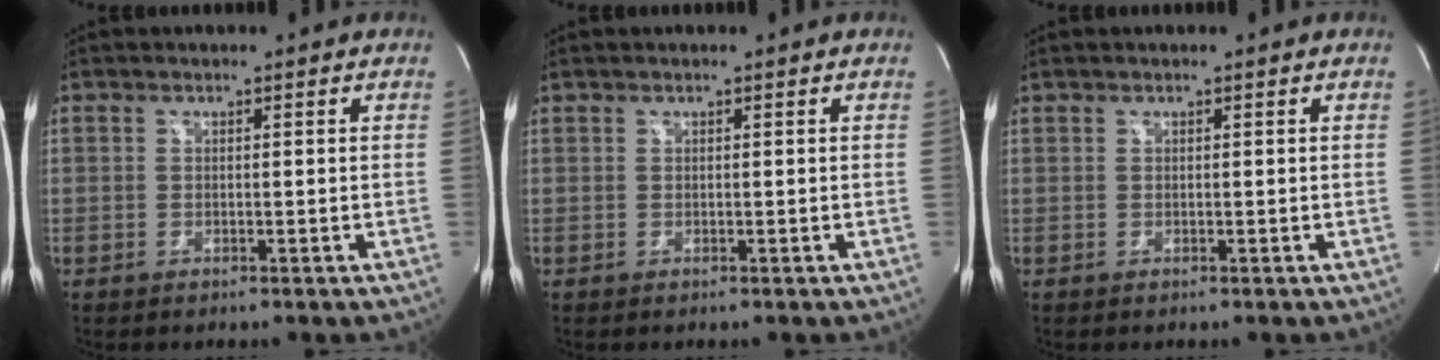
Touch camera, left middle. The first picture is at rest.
{"total": 0.0}
{"total": 0.0}